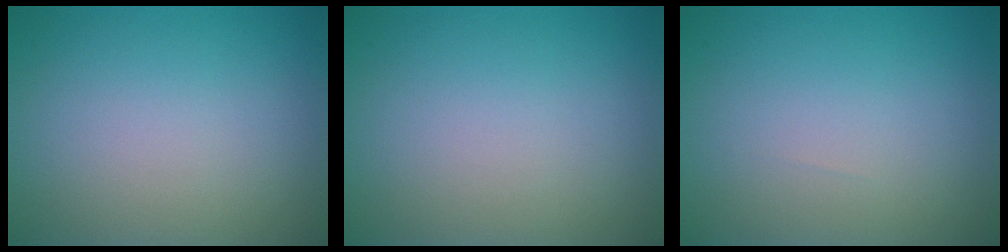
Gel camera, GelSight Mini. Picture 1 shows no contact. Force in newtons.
{"total": 0.0}
{"total": 0.0}